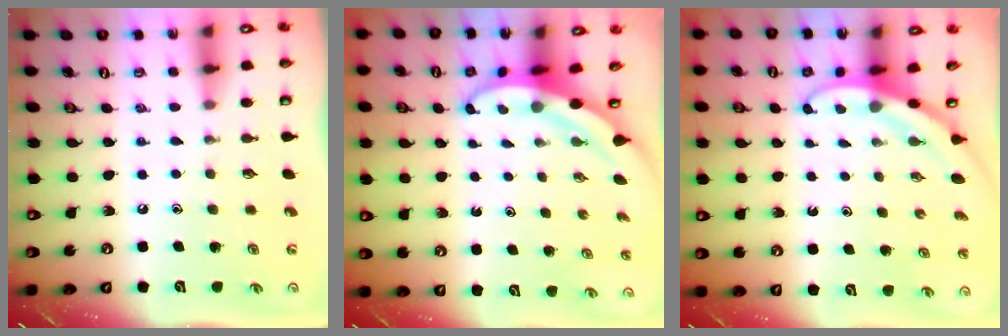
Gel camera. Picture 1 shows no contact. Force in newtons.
{"total": 3.9, "press": 3.8, "slide": 0.5}
{"total": 3.0, "press": 3.0, "slide": 0.1}